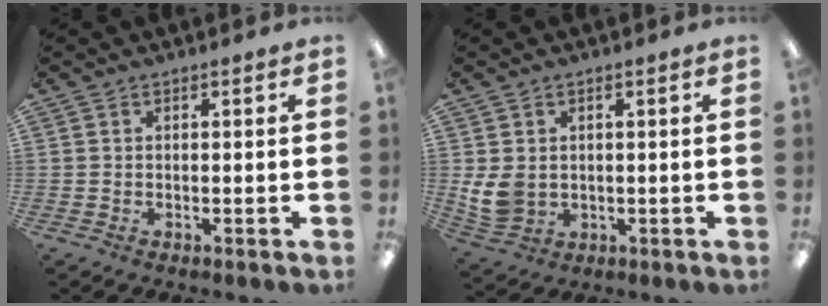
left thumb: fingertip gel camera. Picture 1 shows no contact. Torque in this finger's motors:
{"motor_torque": [-0.12, 0.42, 0.19, -0.28, 0.04]}